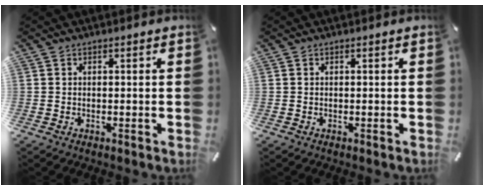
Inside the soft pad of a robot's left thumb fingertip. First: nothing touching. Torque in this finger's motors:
{"motor_torque": [-0.03, -0.03, 0.00, 0.00, 0.00]}